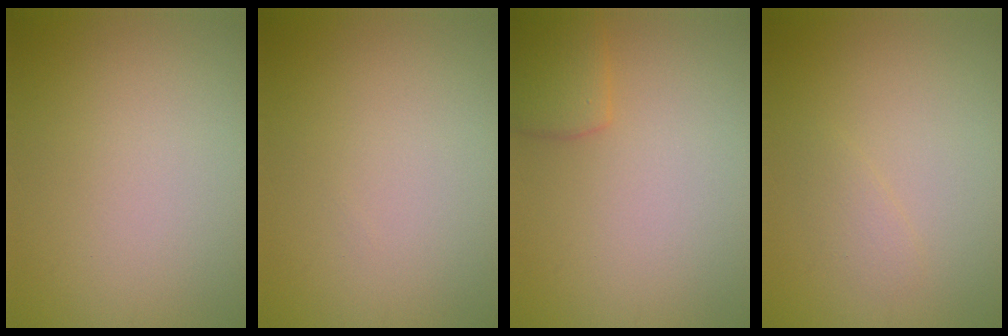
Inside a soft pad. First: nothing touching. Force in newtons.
{"total": 0.0}
{"total": 2.6, "press": 2.6, "slide": 0.1}
{"total": 1.0, "press": 1.0, "slide": 0.1}